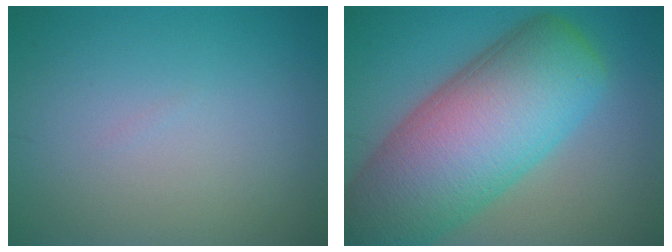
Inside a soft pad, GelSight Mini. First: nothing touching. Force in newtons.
{"total": 15.0, "press": 14.9, "slide": 0.6}